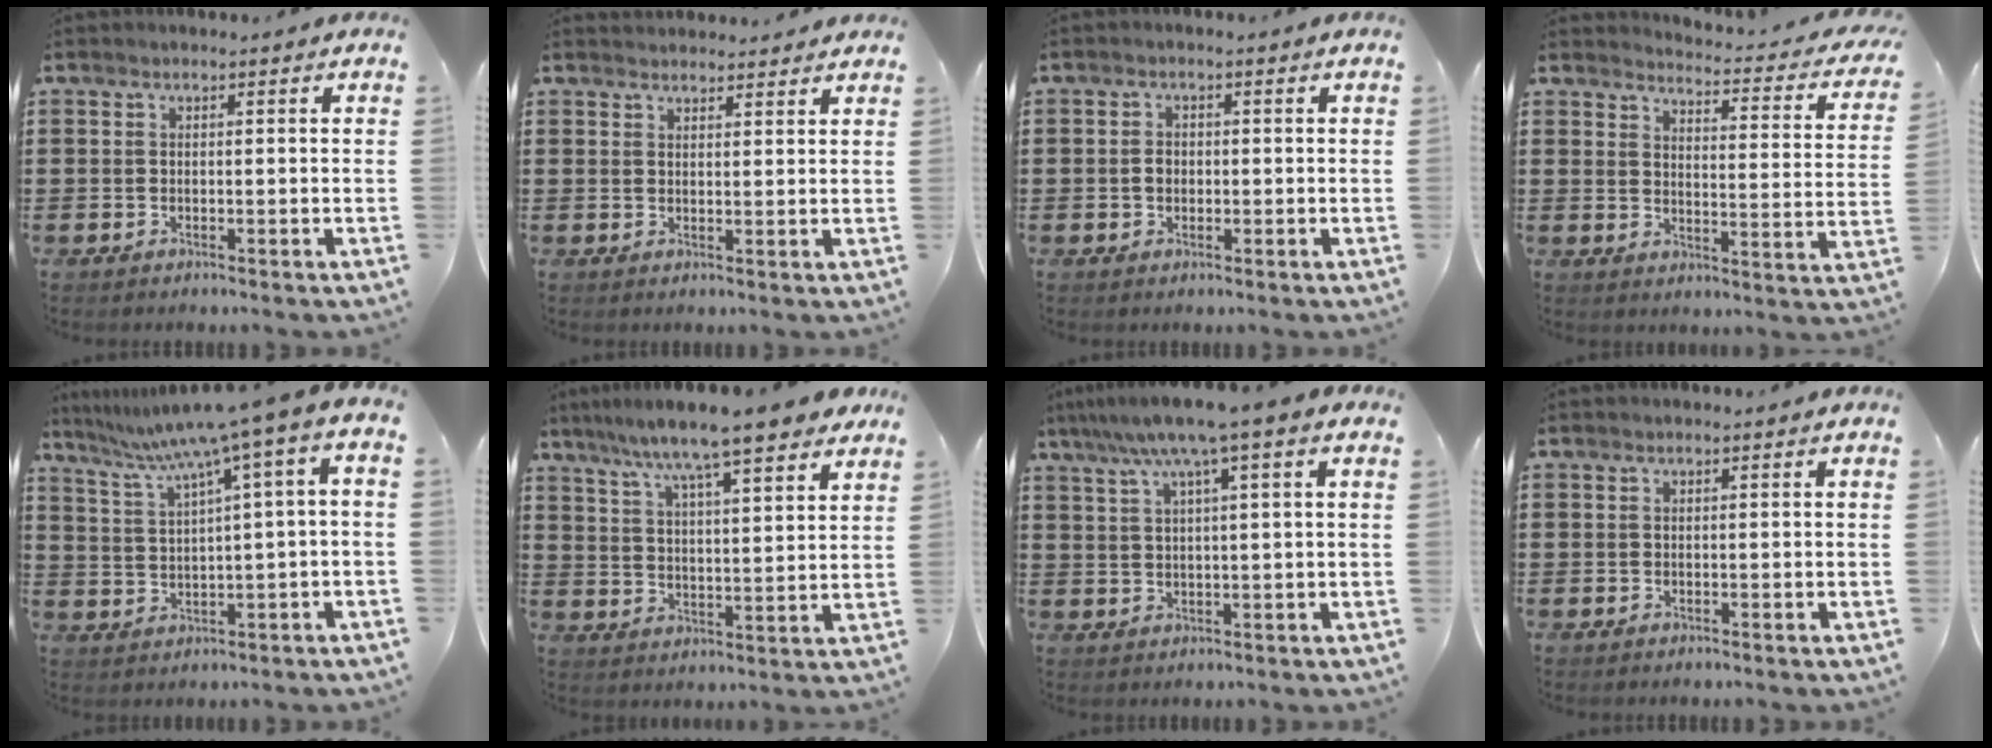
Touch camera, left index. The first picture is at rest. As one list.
[{"total": 2.1, "force": [2.1, 0.3, -0.2], "torque": [-0.002, -0.001, 0.040]}, {"total": 1.9, "force": [-0.2, 1.4, 1.2], "torque": [-0.027, 0.007, -0.005]}, {"total": 3.0, "force": [2.8, 0.0, 0.9], "torque": [-0.023, -0.037, 0.038]}, {"total": 7.0, "force": [3.3, 0.1, 6.2], "torque": [-0.126, -0.025, 0.049]}, {"total": 8.7, "force": [7.5, -0.1, 4.4], "torque": [-0.116, -0.033, 0.124]}, {"total": 6.7, "force": [3.8, -0.2, 5.5], "torque": [-0.117, -0.005, 0.062]}, {"total": 0.0}]